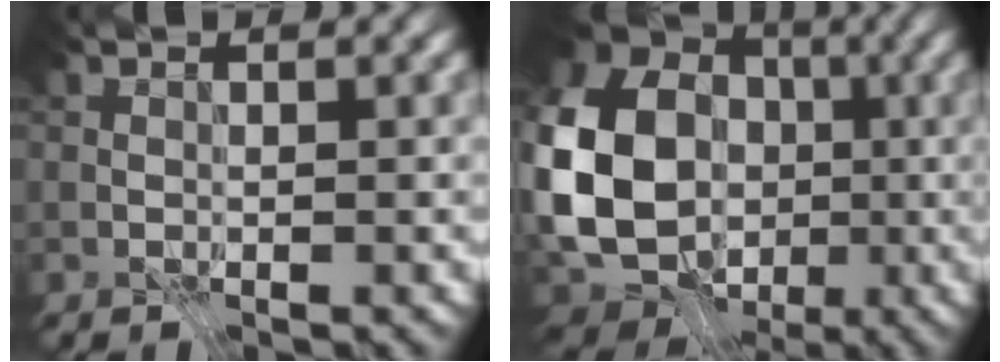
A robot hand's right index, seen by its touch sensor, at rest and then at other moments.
{"total": 18.1, "force": [-1.7, 15.3, 9.4], "torque": [-0.207, -0.014, -0.044]}